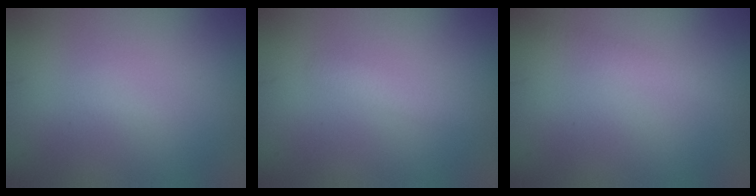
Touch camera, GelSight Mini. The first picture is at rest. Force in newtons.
{"total": 1.4, "press": 1.4, "slide": 0.1}
{"total": 1.3, "press": 1.3, "slide": 0.0}